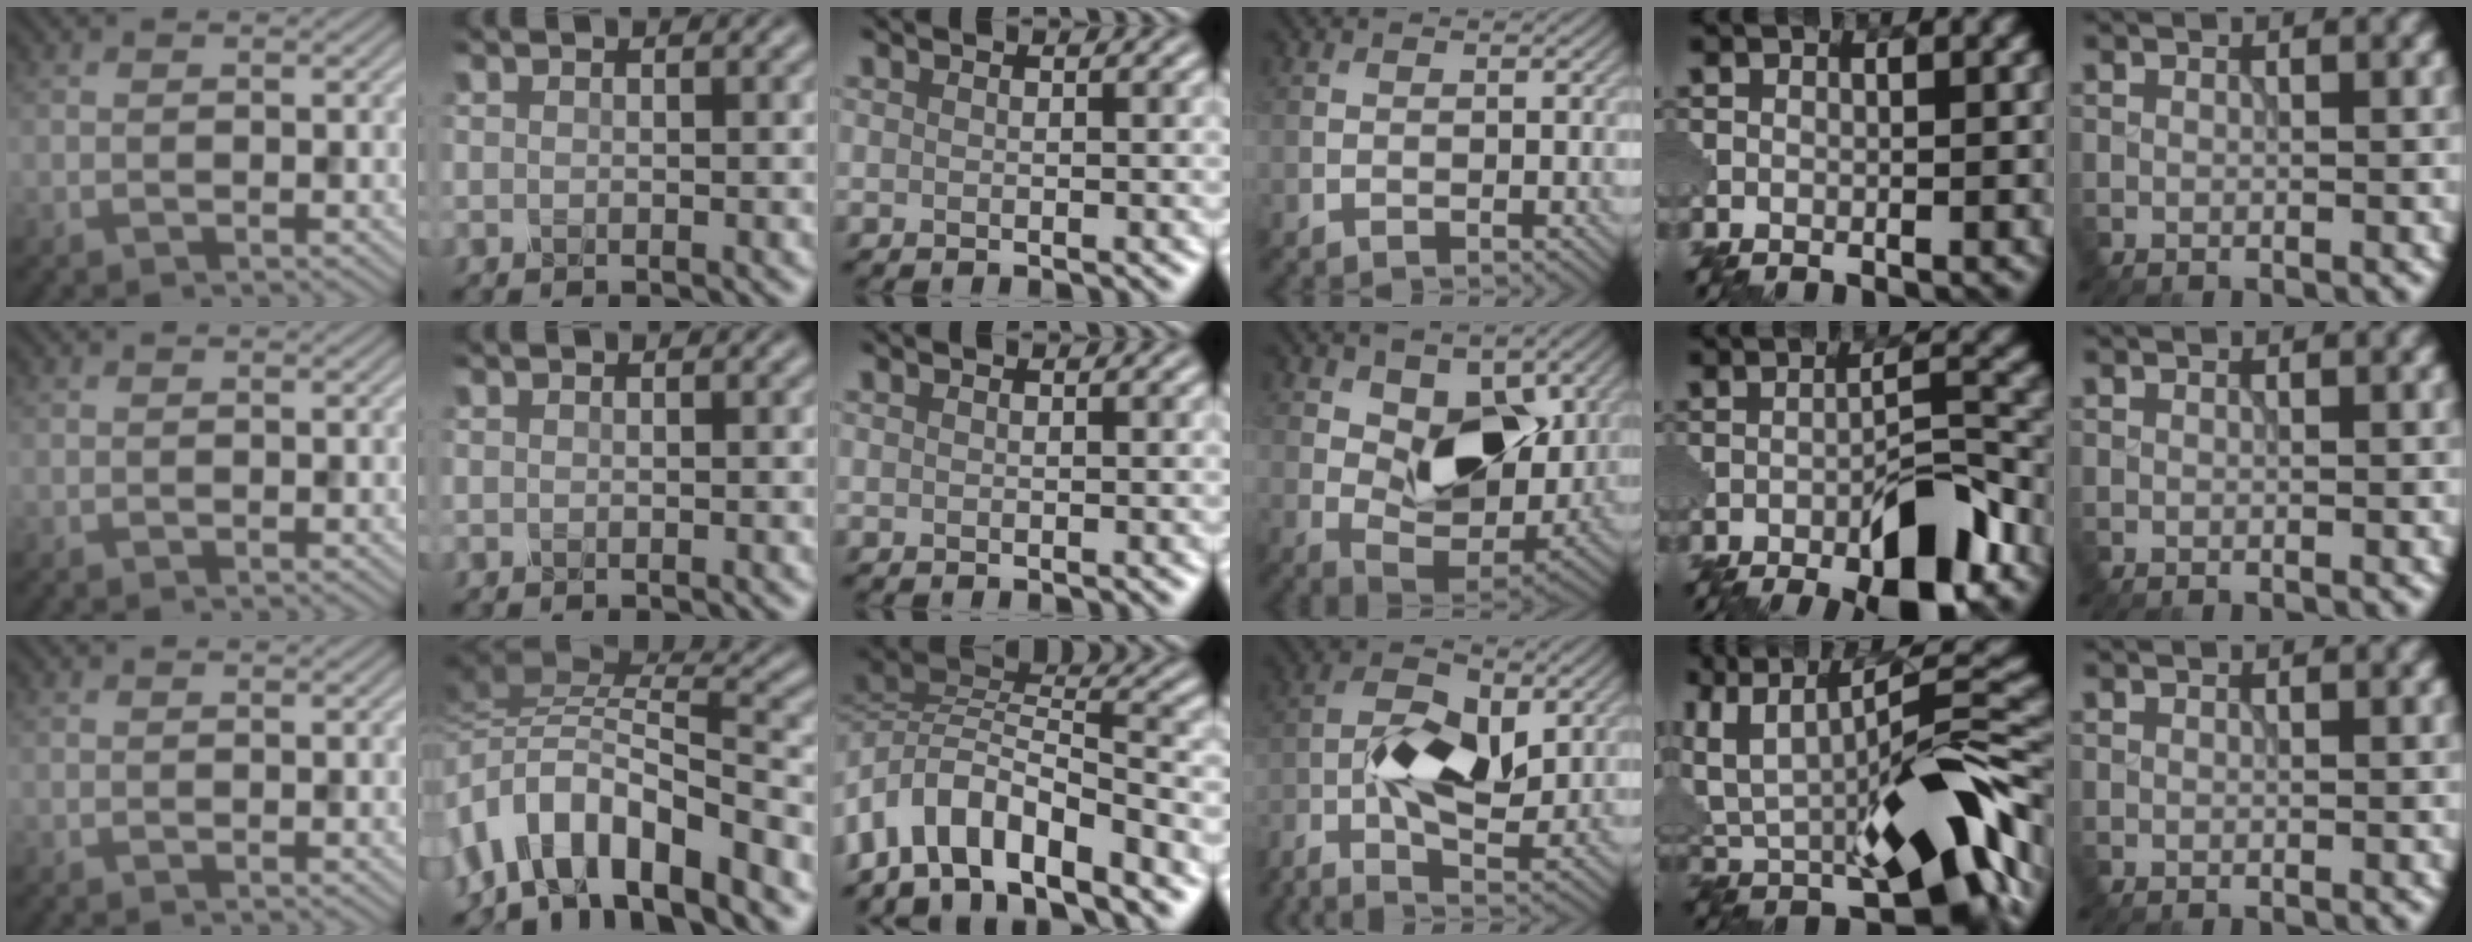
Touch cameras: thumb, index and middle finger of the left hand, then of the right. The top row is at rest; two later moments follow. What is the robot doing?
{"motion": "insert", "object": "pin"}